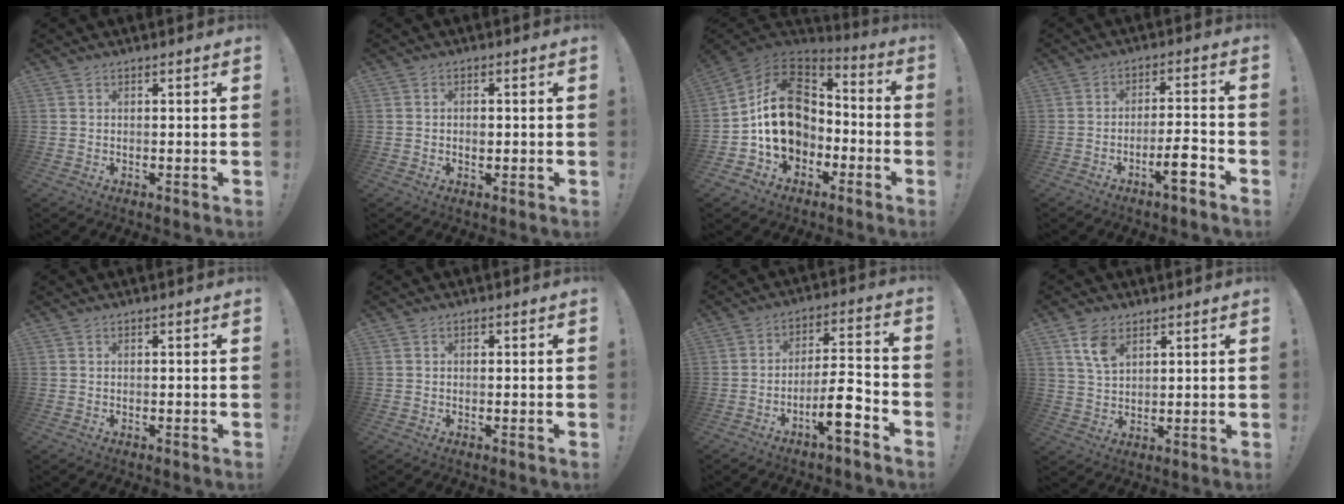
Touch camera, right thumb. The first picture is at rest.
{"total": 1.6, "force": [-0.4, 1.1, 1.1], "torque": [-0.004, -0.003, -0.009]}
{"total": 19.0, "force": [-0.2, 14.7, 12.0], "torque": [-0.194, 0.018, 0.013]}
{"total": 8.2, "force": [-4.6, 1.2, 6.7], "torque": [-0.091, 0.018, -0.078]}
{"total": 0.0}
{"total": 0.5, "force": [-0.2, 0.4, 0.3], "torque": [-0.003, 0.001, -0.003]}
{"total": 11.3, "force": [-6.0, 2.5, 9.3], "torque": [-0.137, 0.034, -0.100]}
{"total": 7.4, "force": [4.2, 4.4, 4.2], "torque": [-0.077, -0.012, 0.081]}